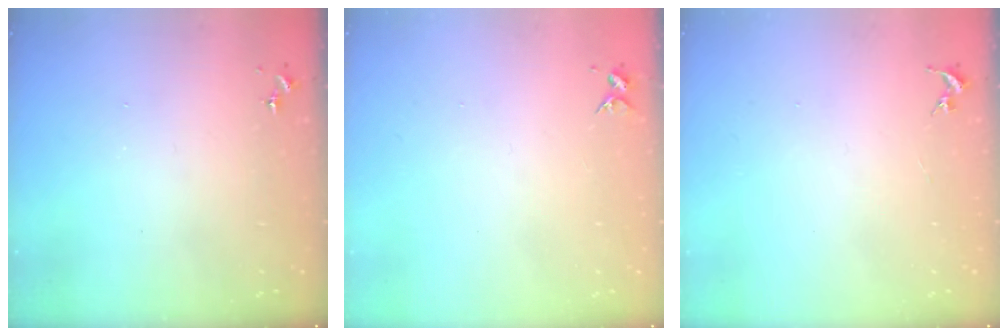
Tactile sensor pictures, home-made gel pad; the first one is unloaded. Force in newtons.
{"total": 3.7, "press": 3.6, "slide": 0.4}
{"total": 0.0}